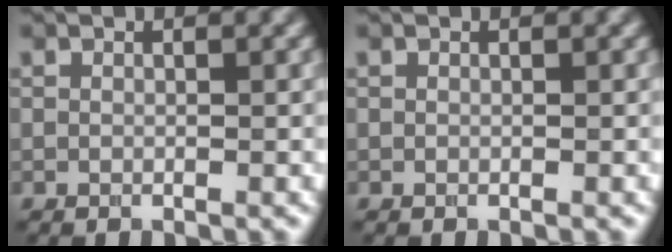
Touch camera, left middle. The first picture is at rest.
{"total": 0.0}